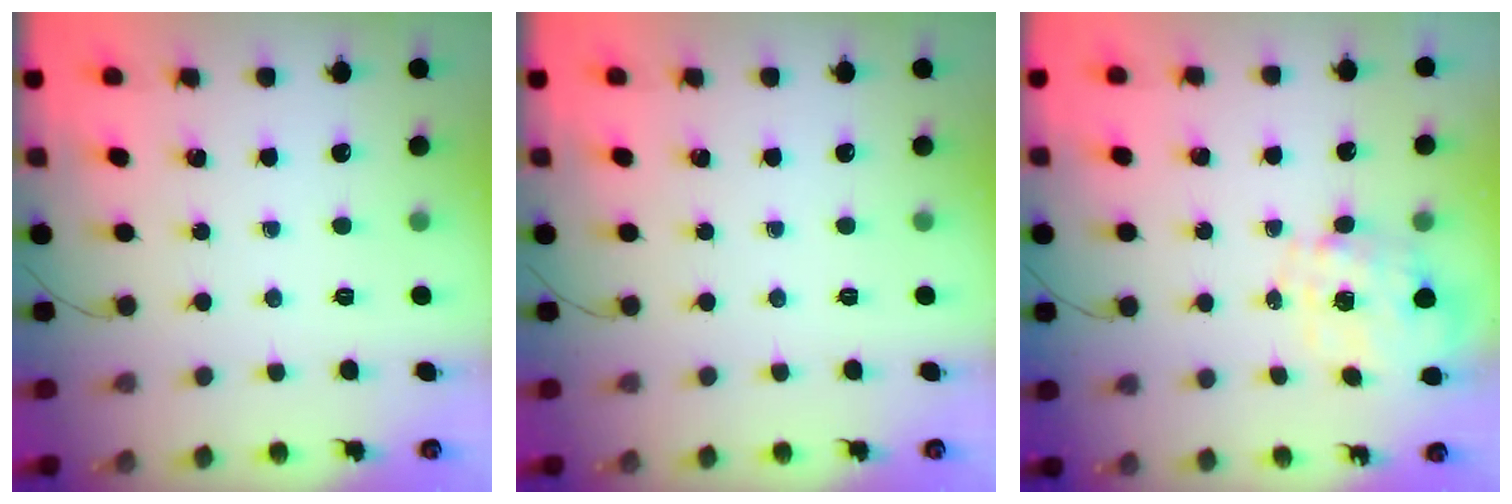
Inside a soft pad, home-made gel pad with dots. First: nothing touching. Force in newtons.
{"total": 0.0}
{"total": 1.3, "press": 1.2, "slide": 0.5}